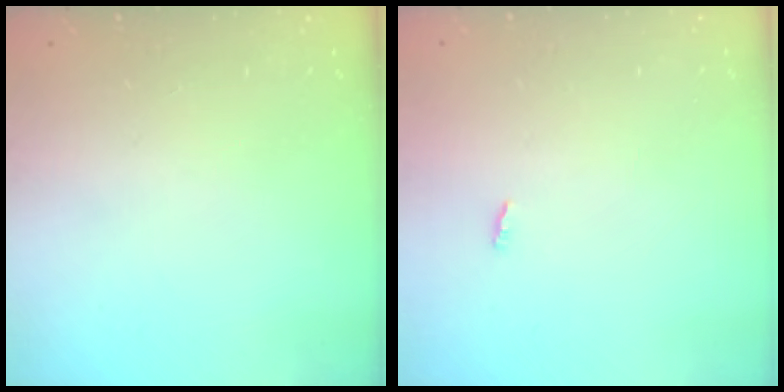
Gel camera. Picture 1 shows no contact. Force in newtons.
{"total": 1.9, "press": 1.9, "slide": 0.2}